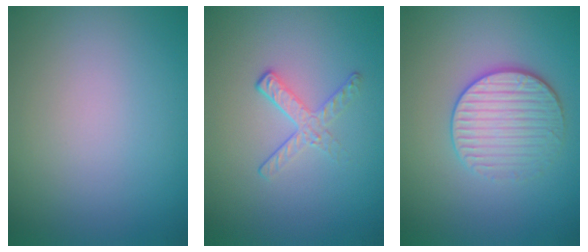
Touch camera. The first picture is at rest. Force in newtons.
{"total": 1.9, "press": 1.1, "slide": 1.6}
{"total": 3.4, "press": 3.2, "slide": 1.2}